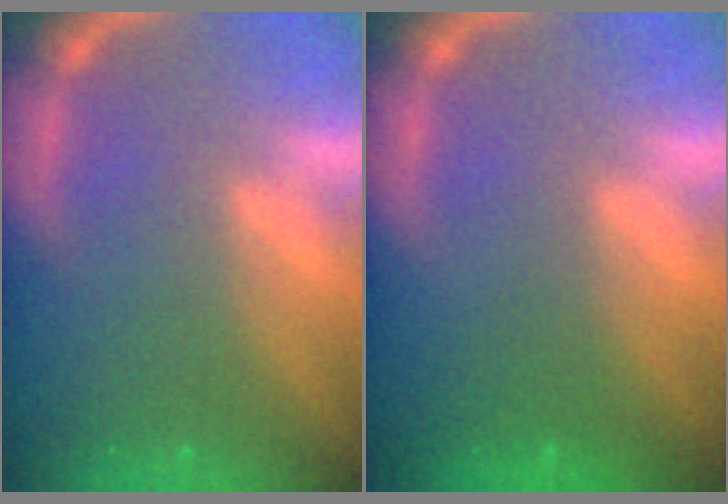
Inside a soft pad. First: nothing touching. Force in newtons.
{"total": 1.0}